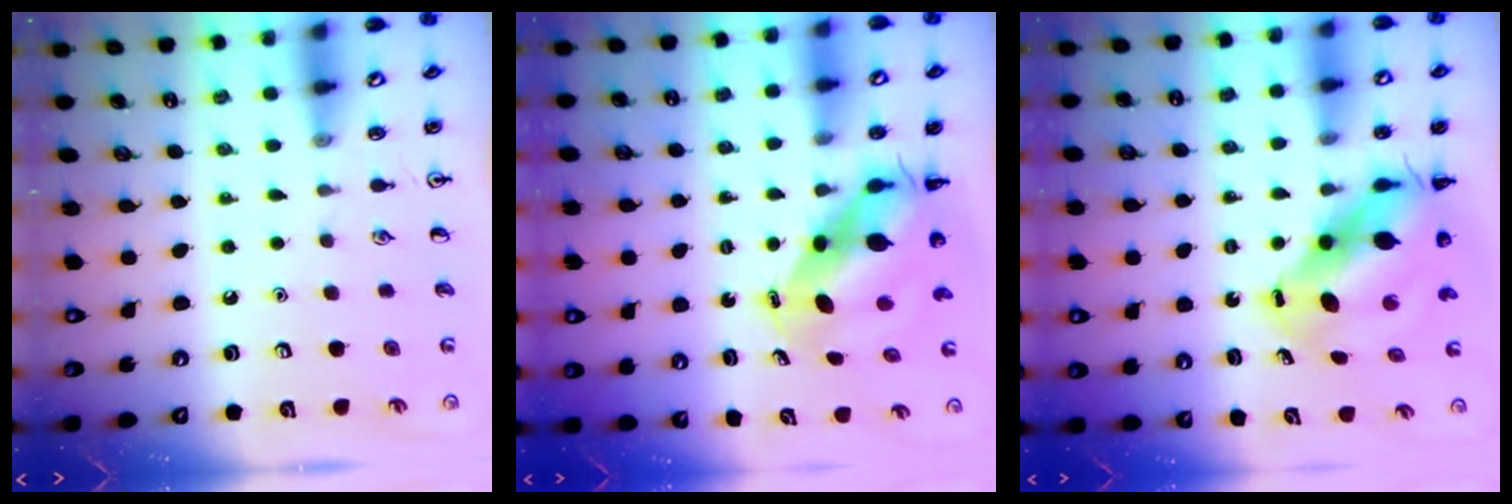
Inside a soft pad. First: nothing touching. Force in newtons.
{"total": 8.0, "press": 7.7, "slide": 2.0}
{"total": 8.8, "press": 8.6, "slide": 1.9}